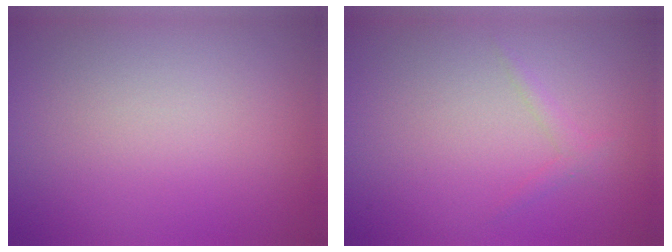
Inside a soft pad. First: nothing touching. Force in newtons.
{"total": 0.9, "press": 0.9, "slide": 0.0}